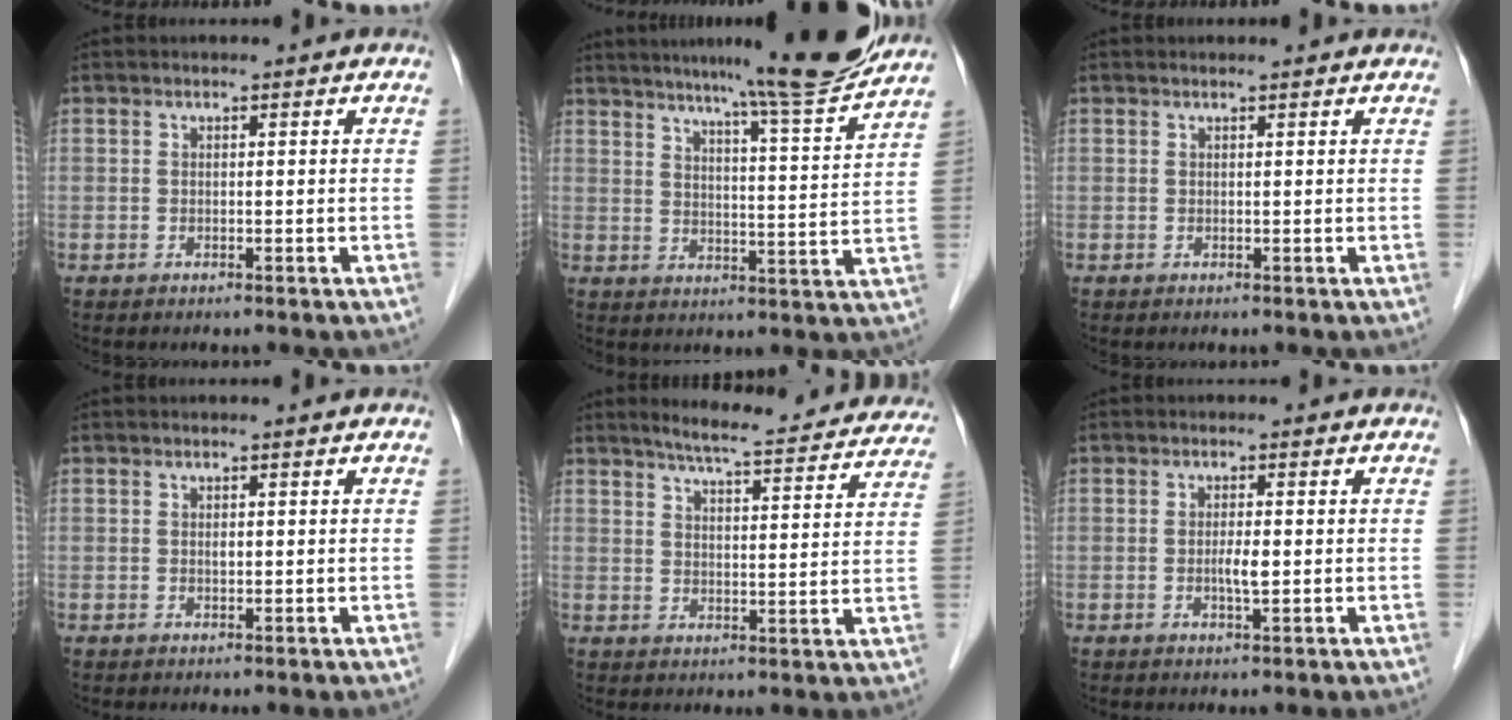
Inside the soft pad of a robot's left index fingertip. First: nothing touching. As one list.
[{"total": 14.6, "force": [12.8, -1.3, 6.9], "torque": [-0.107, -0.021, 0.173]}, {"total": 1.9, "force": [1.8, 0.1, 0.5], "torque": [-0.014, 0.011, 0.019]}, {"total": 0.5, "force": [0.2, 0.2, 0.4], "torque": [-0.009, 0.001, 0.003]}, {"total": 19.8, "force": [18.1, 2.6, 7.5], "torque": [-0.097, -0.020, 0.218]}, {"total": 2.1, "force": [-0.2, 0.3, 2.0], "torque": [-0.041, -0.002, -0.002]}]